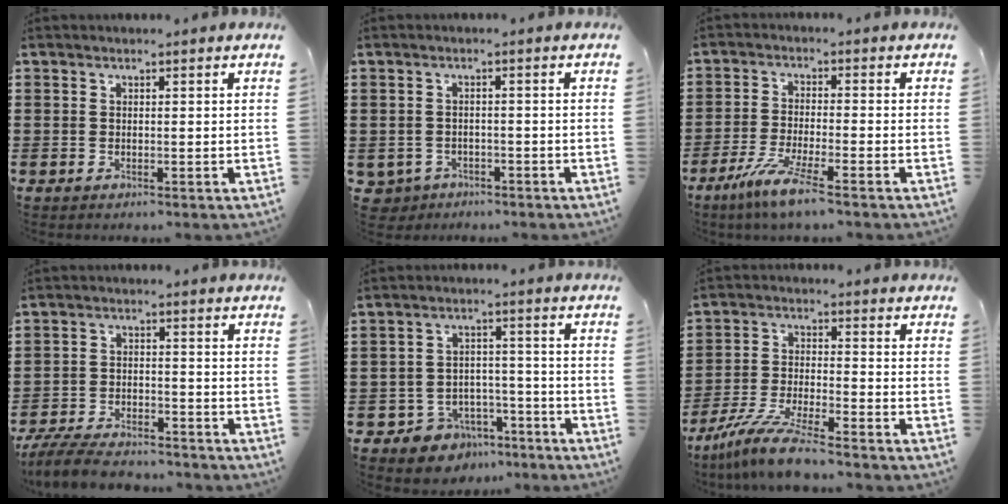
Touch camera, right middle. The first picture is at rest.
{"total": 2.0, "force": [-1.7, 0.9, -0.1], "torque": [-0.008, 0.002, -0.040]}
{"total": 6.2, "force": [-4.4, 0.1, 4.3], "torque": [-0.095, -0.016, -0.085]}
{"total": 6.7, "force": [-6.2, 1.1, 2.0], "torque": [-0.044, 0.005, -0.122]}
{"total": 5.5, "force": [-4.6, 2.9, 0.5], "torque": [-0.031, 0.017, -0.096]}
{"total": 8.3, "force": [-7.4, 0.1, 3.9], "torque": [-0.086, -0.006, -0.146]}